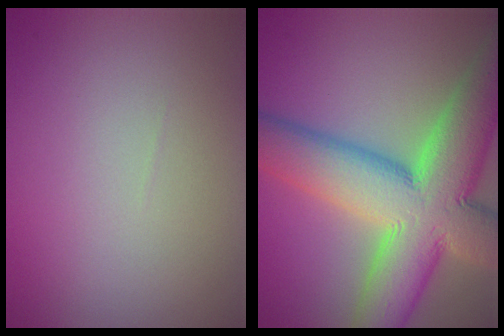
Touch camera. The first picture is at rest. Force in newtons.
{"total": 13.9, "press": 13.8, "slide": 1.1}